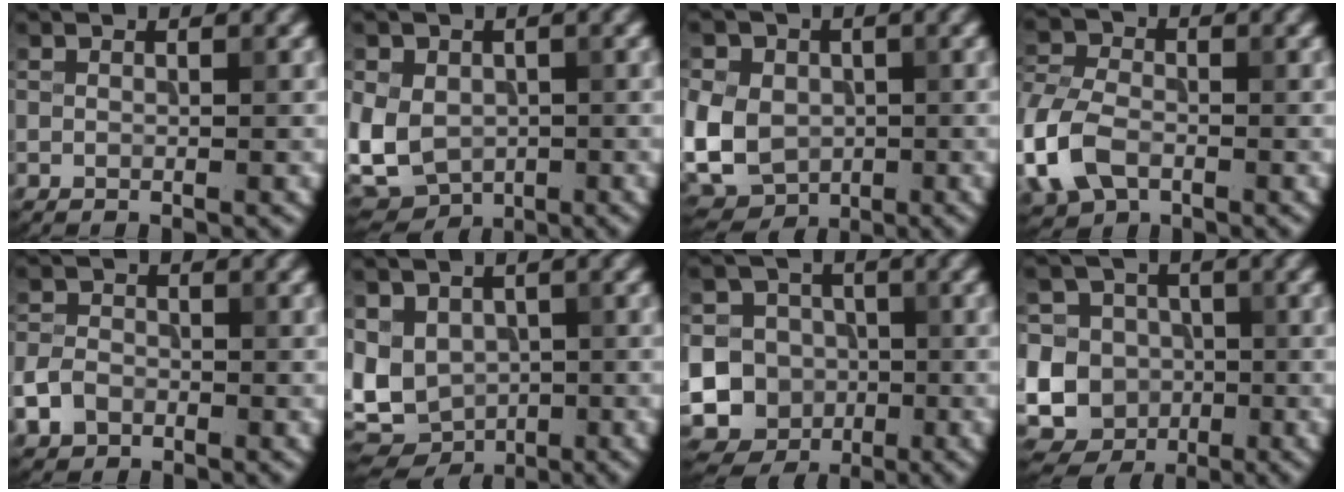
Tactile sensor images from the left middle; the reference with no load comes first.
{"total": 7.5, "force": [-1.0, 5.8, 4.6], "torque": [-0.103, -0.010, -0.018]}
{"total": 10.1, "force": [-0.4, 8.3, 5.7], "torque": [-0.114, 0.004, -0.037]}
{"total": 7.0, "force": [-2.7, 4.7, 4.5], "torque": [-0.117, -0.006, -0.067]}
{"total": 2.6, "force": [-1.3, 1.9, 1.1], "torque": [-0.020, 0.000, -0.030]}
{"total": 7.5, "force": [-0.8, 5.8, 4.7], "torque": [-0.093, -0.015, -0.010]}
{"total": 15.0, "force": [-2.4, 14.3, 3.9], "torque": [-0.117, 0.004, -0.066]}
{"total": 14.9, "force": [-1.7, 14.3, 4.0], "torque": [-0.117, 0.011, -0.057]}